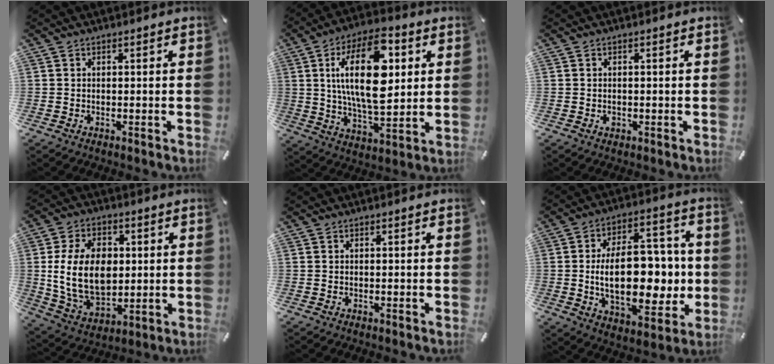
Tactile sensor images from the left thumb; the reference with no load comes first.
{"total": 20.4, "force": [5.3, 9.8, 17.1], "torque": [-0.318, -0.007, 0.079]}
{"total": 0.9, "force": [-0.2, 0.7, 0.4], "torque": [-0.008, 0.003, -0.005]}
{"total": 17.0, "force": [1.1, 12.2, 11.8], "torque": [-0.247, 0.002, 0.020]}
{"total": 0.0}
{"total": 20.5, "force": [-1.1, 12.4, 16.4], "torque": [-0.269, -0.010, -0.018]}